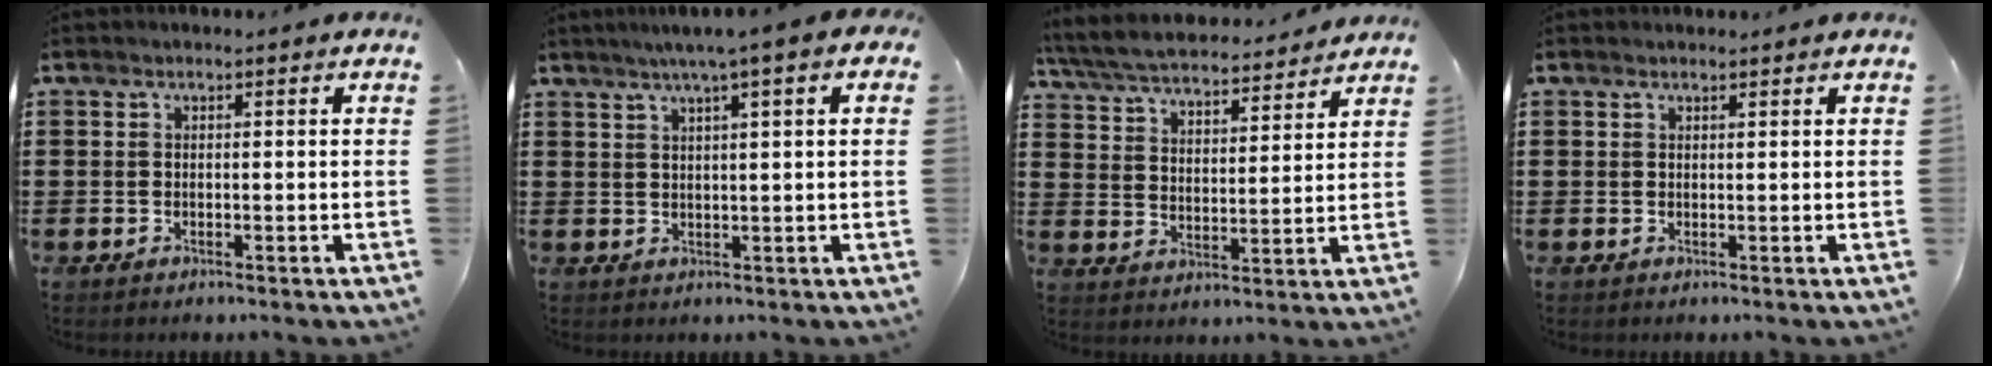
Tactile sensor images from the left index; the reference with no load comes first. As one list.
[{"total": 3.7, "force": [1.9, -0.2, 3.2], "torque": [-0.066, 0.002, 0.030]}, {"total": 5.7, "force": [5.4, 0.5, 1.5], "torque": [-0.056, -0.033, 0.091]}, {"total": 0.9, "force": [0.8, 0.1, 0.2], "torque": [-0.006, 0.000, 0.017]}]